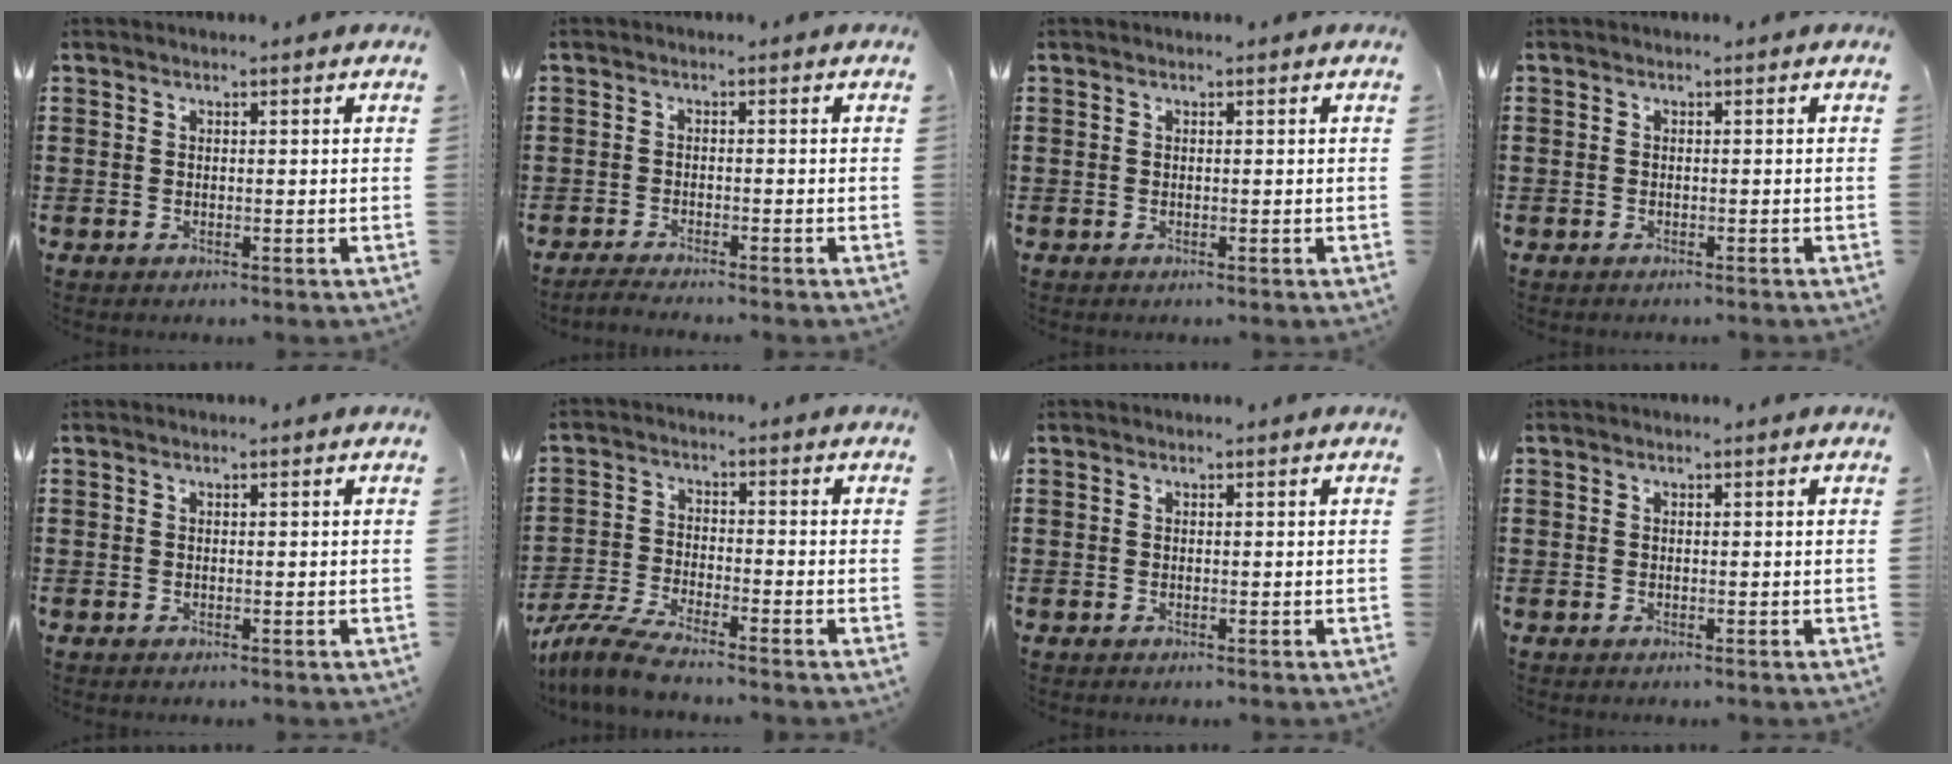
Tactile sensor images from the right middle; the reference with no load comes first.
{"total": 1.5, "force": [-1.5, -0.2, 0.4], "torque": [-0.007, 0.001, -0.028]}
{"total": 0.0}
{"total": 0.6, "force": [-0.5, 0.3, 0.0], "torque": [-0.002, 0.000, -0.011]}
{"total": 0.0}
{"total": 5.6, "force": [-5.1, 0.4, 2.4], "torque": [-0.067, -0.012, -0.103]}
{"total": 0.0}
{"total": 0.0}